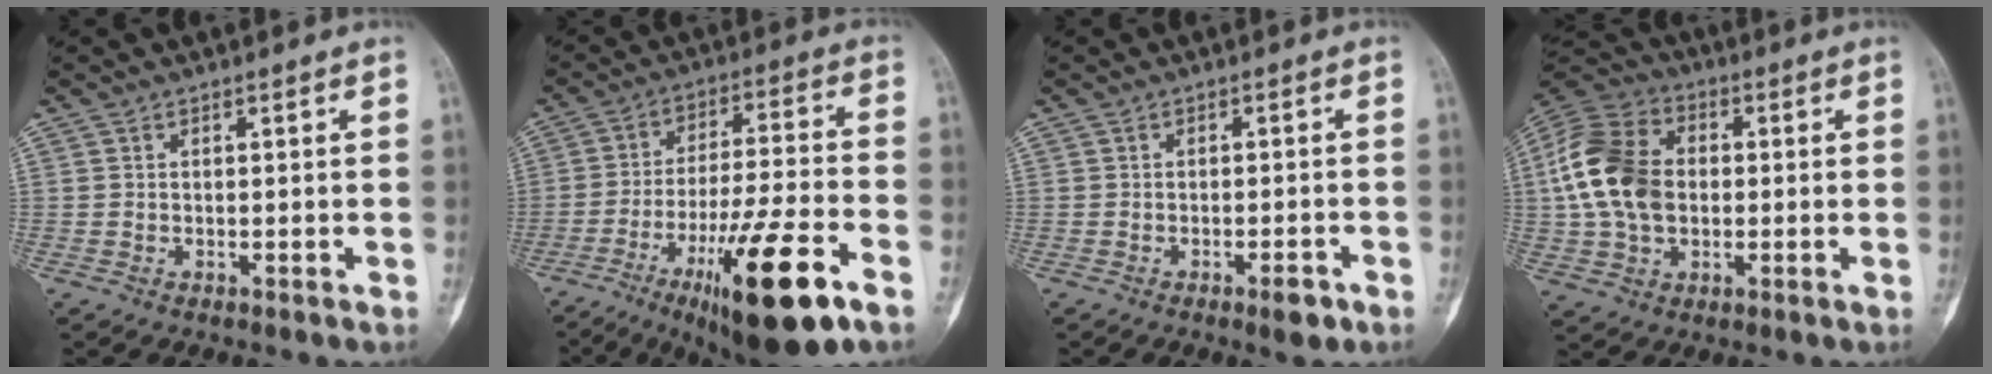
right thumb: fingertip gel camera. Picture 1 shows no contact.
{"total": 19.8, "force": [-9.9, 3.9, 16.7], "torque": [-0.285, 0.036, -0.154]}
{"total": 3.3, "force": [-1.9, 1.0, 2.5], "torque": [-0.032, 0.007, -0.024]}
{"total": 16.0, "force": [-0.3, 12.3, 10.2], "torque": [-0.177, 0.024, -0.013]}